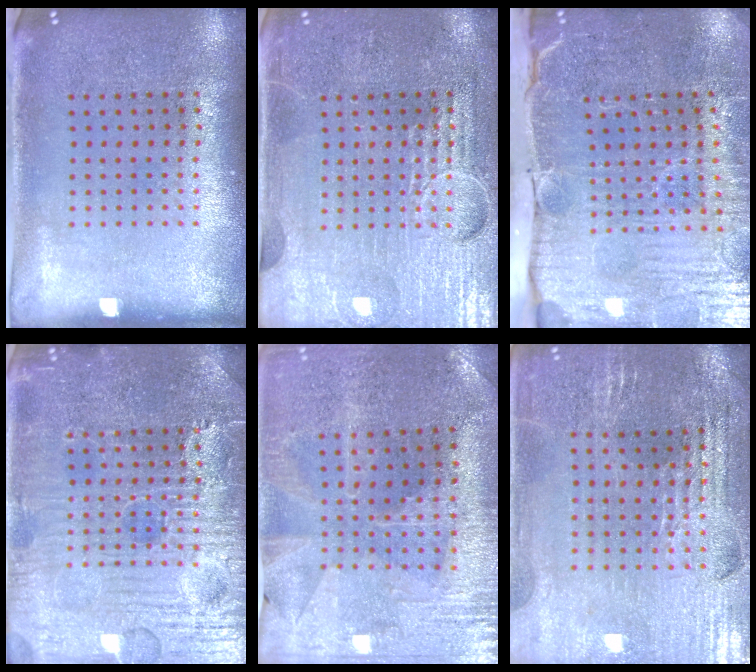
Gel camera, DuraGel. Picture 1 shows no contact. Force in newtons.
{"total": 4.1, "press": 4.0, "slide": 0.7}
{"total": 4.3, "press": 4.0, "slide": 1.6}
{"total": 4.8, "press": 4.8, "slide": 0.5}
{"total": 1.0, "press": 1.0, "slide": 0.3}
{"total": 2.8, "press": 2.7, "slide": 0.5}